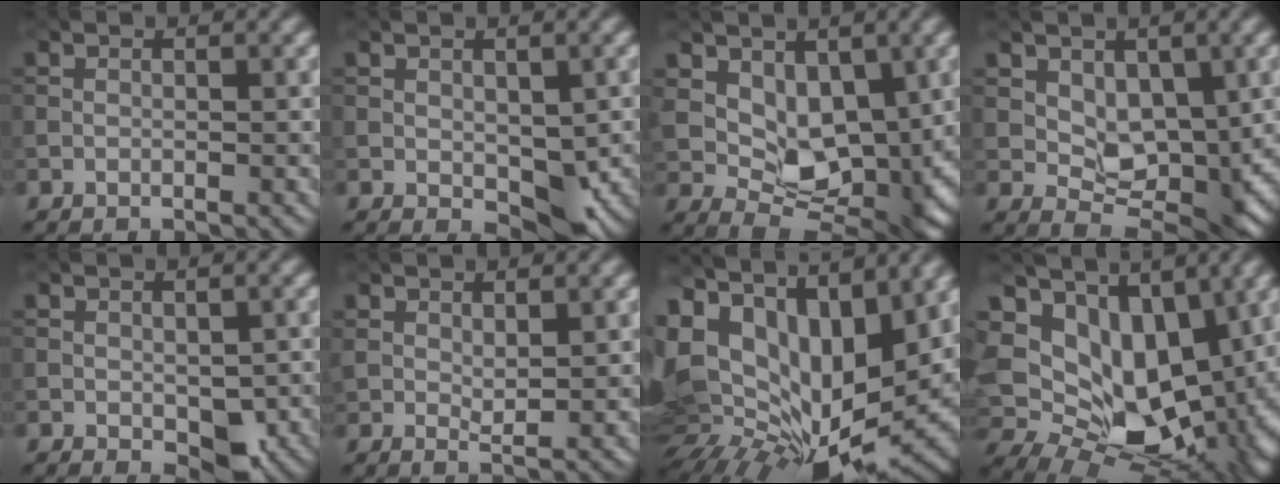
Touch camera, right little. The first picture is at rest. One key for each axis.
{"total": 5.4, "fx": -0.6, "fy": 3.1, "fz": 4.4, "tx": -0.076, "ty": -0.016, "tz": 0.000}
{"total": 6.9, "fx": 1.9, "fy": 4.5, "fz": 4.8, "tx": -0.081, "ty": -0.019, "tz": 0.036}
{"total": 5.0, "fx": 1.2, "fy": 3.3, "fz": 3.5, "tx": -0.047, "ty": -0.015, "tz": 0.026}
{"total": 4.2, "fx": -1.0, "fy": 2.3, "fz": 3.3, "tx": -0.051, "ty": -0.017, "tz": -0.006}
{"total": 1.8, "fx": 1.3, "fy": 0.5, "fz": 1.1, "tx": -0.020, "ty": -0.003, "tz": 0.028}
{"total": 18.1, "fx": 3.4, "fy": 10.4, "fz": 14.5, "tx": -0.244, "ty": -0.015, "tz": 0.102}
{"total": 15.9, "fx": 2.5, "fy": 11.0, "fz": 11.2, "tx": -0.197, "ty": -0.033, "tz": 0.066}